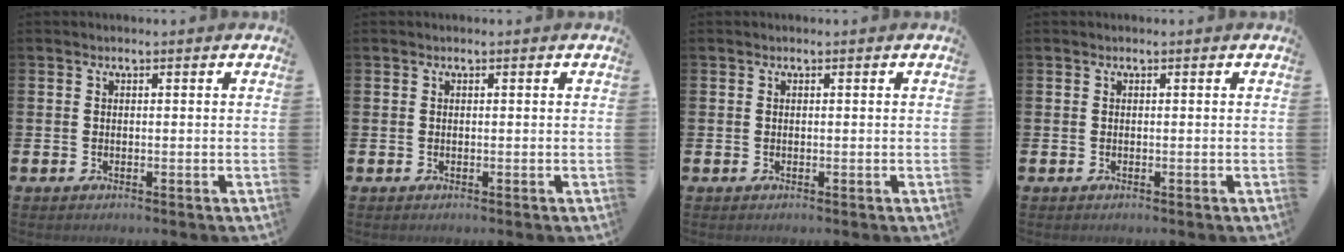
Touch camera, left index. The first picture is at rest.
{"total": 0.0}
{"total": 0.0}
{"total": 0.0}